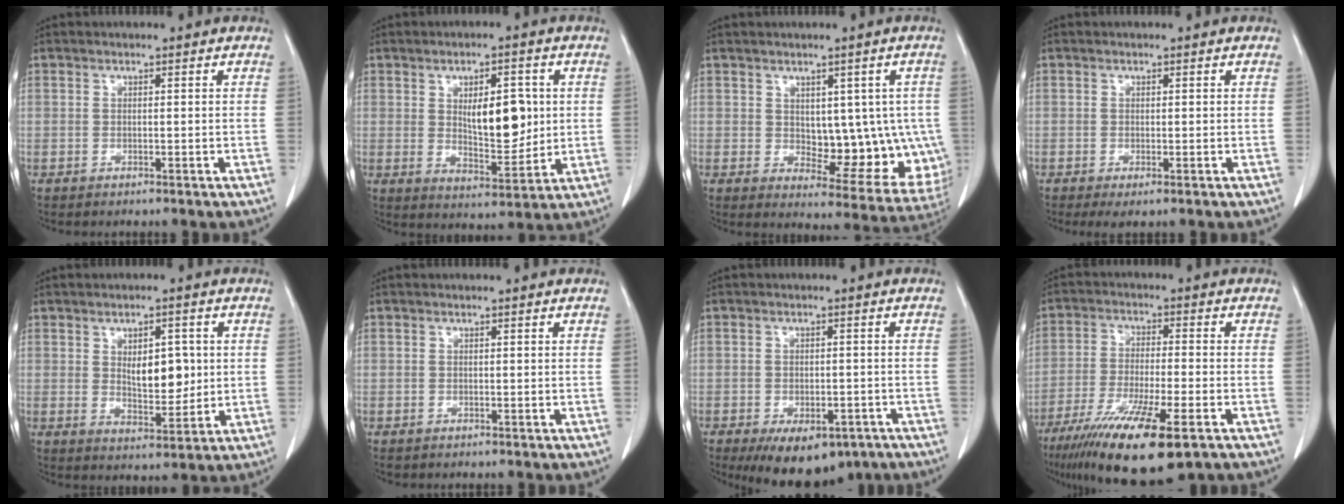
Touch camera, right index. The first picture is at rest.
{"total": 9.2, "force": [1.6, 3.6, 8.2], "torque": [-0.124, -0.002, 0.035]}
{"total": 12.0, "force": [0.1, 6.2, 10.2], "torque": [-0.110, 0.005, 0.021]}
{"total": 1.5, "force": [-0.7, 0.4, 1.3], "torque": [-0.021, -0.004, -0.007]}
{"total": 6.7, "force": [1.1, 3.0, 5.8], "torque": [-0.090, -0.003, 0.026]}
{"total": 0.6, "force": [-0.2, 0.6, 0.0], "torque": [-0.004, 0.006, -0.003]}
{"total": 11.1, "force": [-7.4, 5.9, 5.9], "torque": [-0.084, -0.006, -0.100]}
{"total": 15.9, "force": [-9.7, 2.2, 12.4], "torque": [-0.215, -0.042, -0.163]}